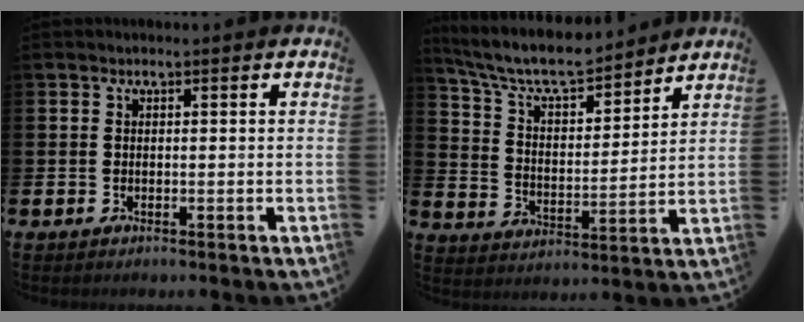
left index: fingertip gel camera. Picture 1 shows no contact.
{"total": 8.3, "force": [7.6, 1.8, 2.8], "torque": [-0.094, -0.045, 0.133]}